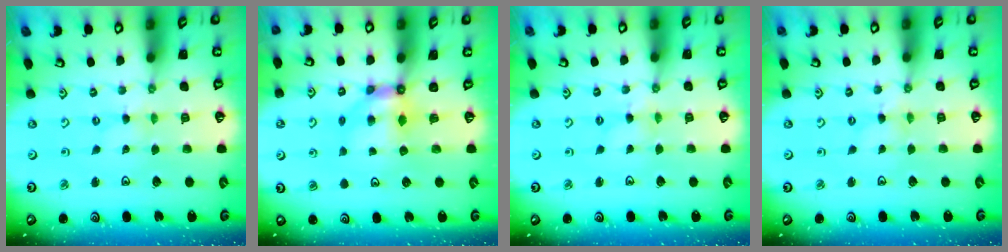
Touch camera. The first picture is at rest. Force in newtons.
{"total": 5.8, "press": 5.8, "slide": 0.2}
{"total": 1.3, "press": 1.3, "slide": 0.2}
{"total": 0.0}